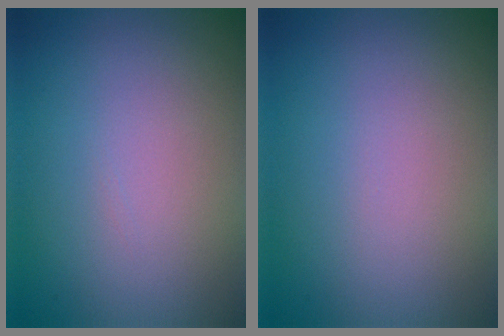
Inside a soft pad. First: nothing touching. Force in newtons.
{"total": 0.0}